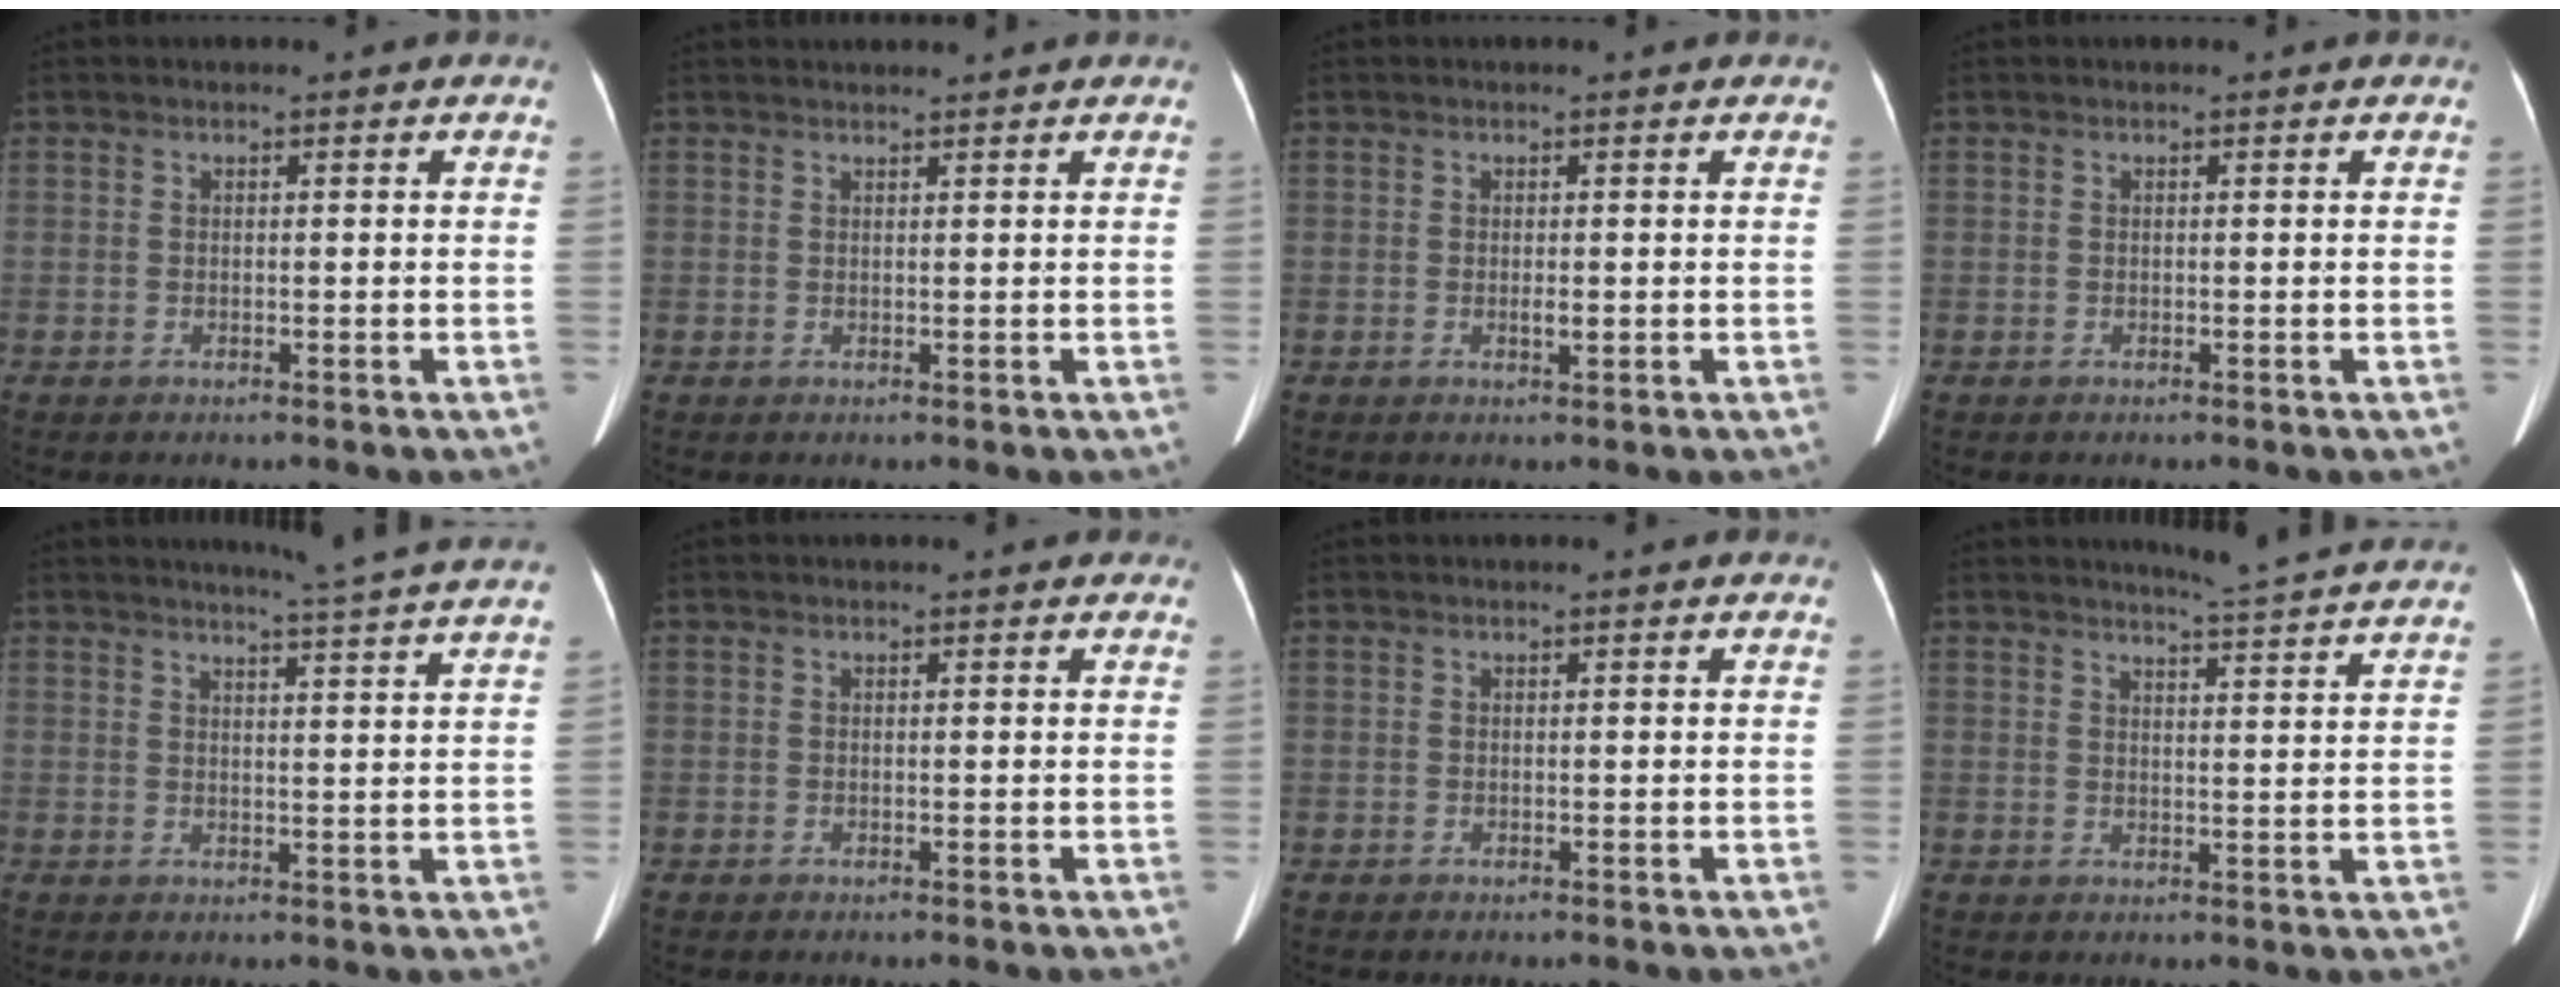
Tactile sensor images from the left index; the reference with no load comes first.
{"total": 3.2, "force": [3.1, -0.1, 0.7], "torque": [-0.008, 0.026, 0.045]}
{"total": 0.9, "force": [0.0, 0.2, 0.9], "torque": [-0.015, -0.001, -0.001]}
{"total": 0.0}
{"total": 9.9, "force": [9.0, -1.8, 3.8], "torque": [-0.055, -0.023, 0.097]}
{"total": 1.0, "force": [0.8, 0.6, 0.3], "torque": [-0.005, 0.007, 0.001]}
{"total": 0.0}
{"total": 10.2, "force": [9.7, -1.4, 3.0], "torque": [-0.050, -0.024, 0.108]}